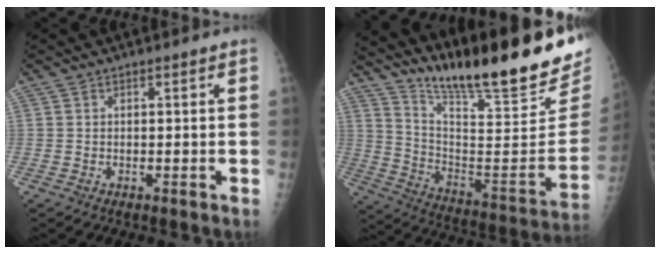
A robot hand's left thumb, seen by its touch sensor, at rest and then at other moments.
{"total": 26.2, "force": [21.2, 3.6, 14.9], "torque": [-0.211, -0.131, 0.328]}